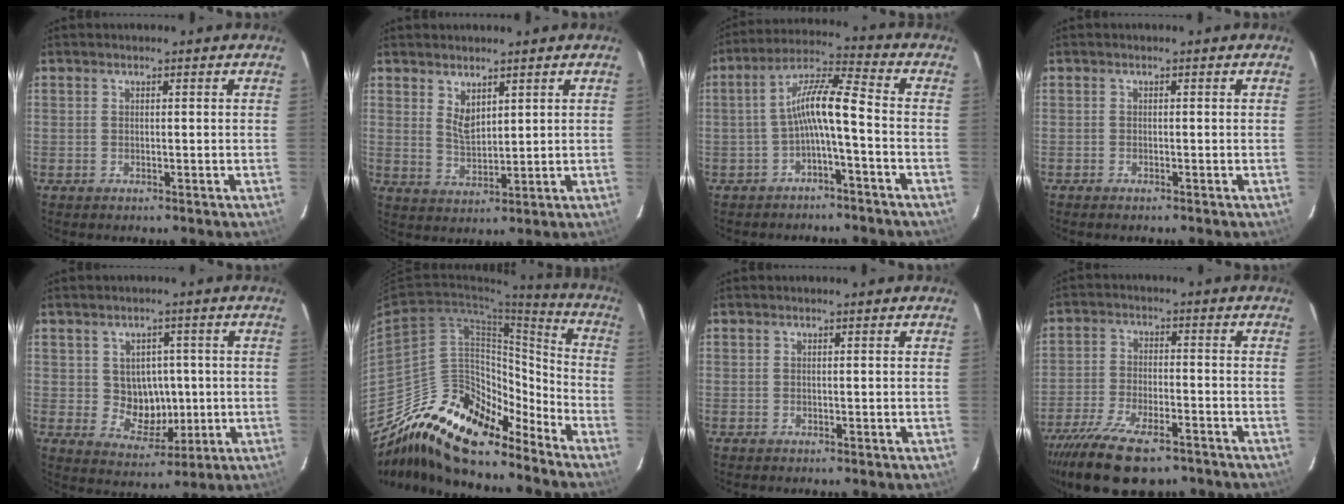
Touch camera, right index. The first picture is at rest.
{"total": 4.0, "force": [2.7, 1.8, 2.4], "torque": [-0.042, -0.003, 0.052]}
{"total": 7.9, "force": [-2.6, 0.8, 7.4], "torque": [-0.164, 0.022, -0.046]}
{"total": 0.7, "force": [-0.6, 0.2, 0.2], "torque": [-0.006, -0.001, -0.013]}
{"total": 7.2, "force": [0.2, 6.5, 3.1], "torque": [-0.056, 0.003, 0.018]}
{"total": 20.3, "force": [-15.8, 7.7, 10.3], "torque": [-0.179, 0.006, -0.282]}
{"total": 0.0}
{"total": 15.1, "force": [-11.1, 5.6, 8.5], "torque": [-0.185, -0.029, -0.191]}